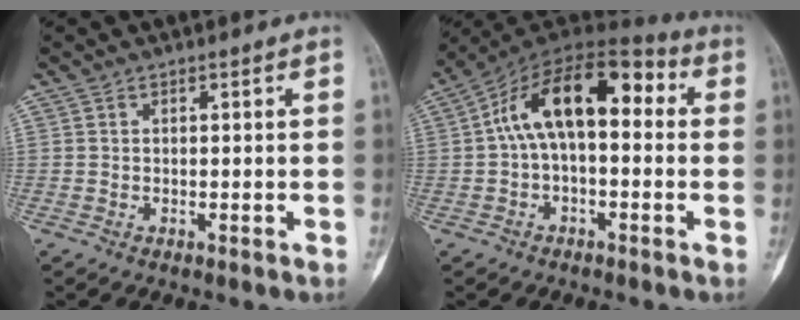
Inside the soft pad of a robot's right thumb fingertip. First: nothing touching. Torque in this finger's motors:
{"motor_torque": [0.25, 0.37, 1.19, -0.67, 0.42]}